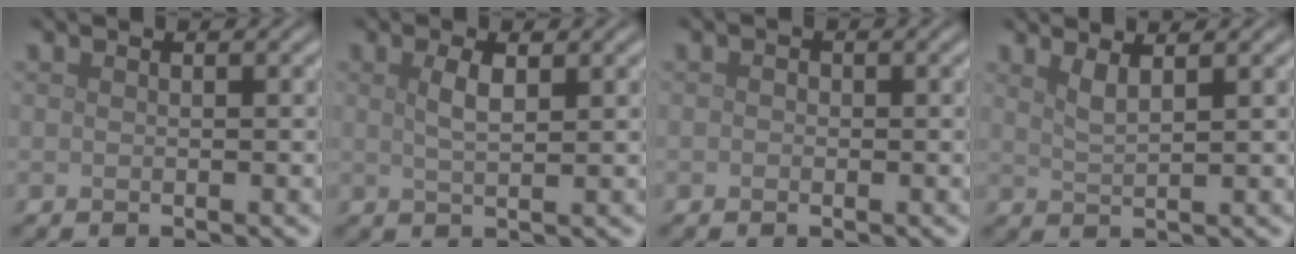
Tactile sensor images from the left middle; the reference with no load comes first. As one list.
[{"total": 2.2, "force": [0.9, 0.6, 1.8], "torque": [-0.035, 0.001, 0.018]}, {"total": 0.6, "force": [0.0, 0.5, 0.2], "torque": [0.000, -0.006, -0.003]}, {"total": 1.9, "force": [1.2, 0.5, 1.3], "torque": [-0.021, -0.005, 0.021]}]